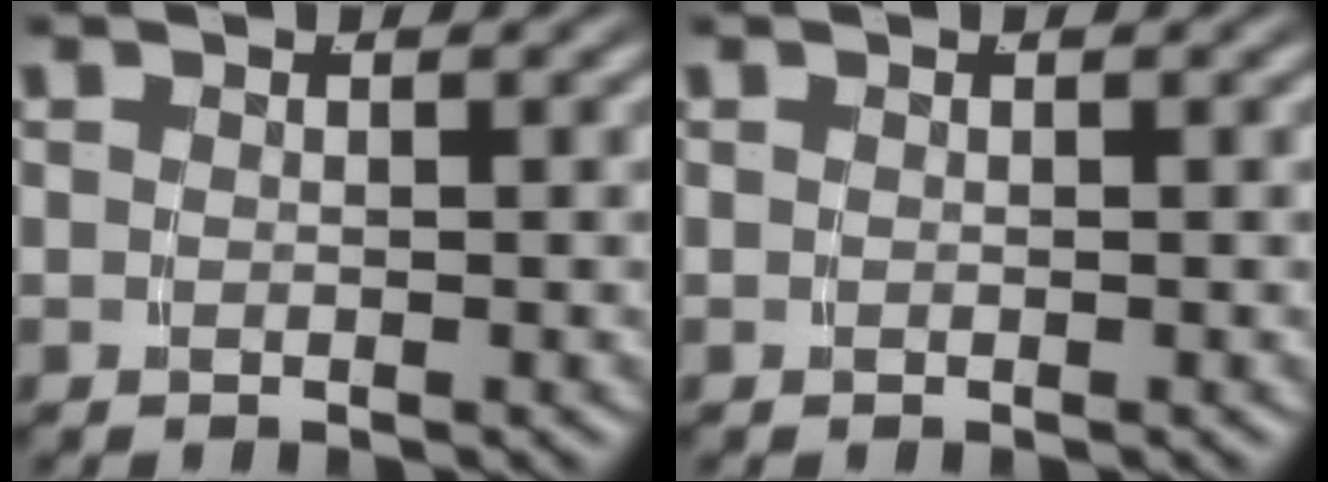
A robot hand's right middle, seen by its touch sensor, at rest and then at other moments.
{"total": 0.0}